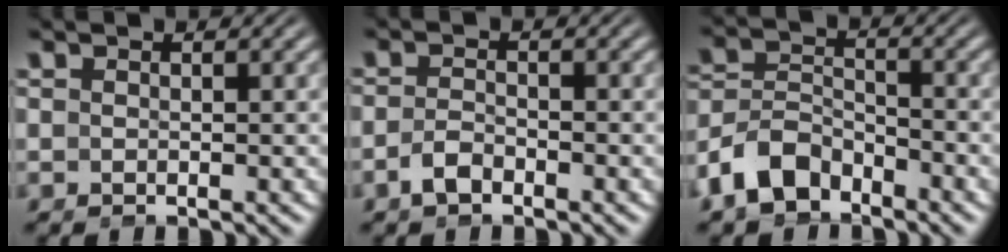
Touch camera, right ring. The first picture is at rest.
{"total": 1.8, "force": [-1.7, 0.1, 0.3], "torque": [-0.001, -0.001, -0.035]}
{"total": 5.7, "force": [-4.1, 3.5, 1.9], "torque": [-0.035, -0.019, -0.070]}